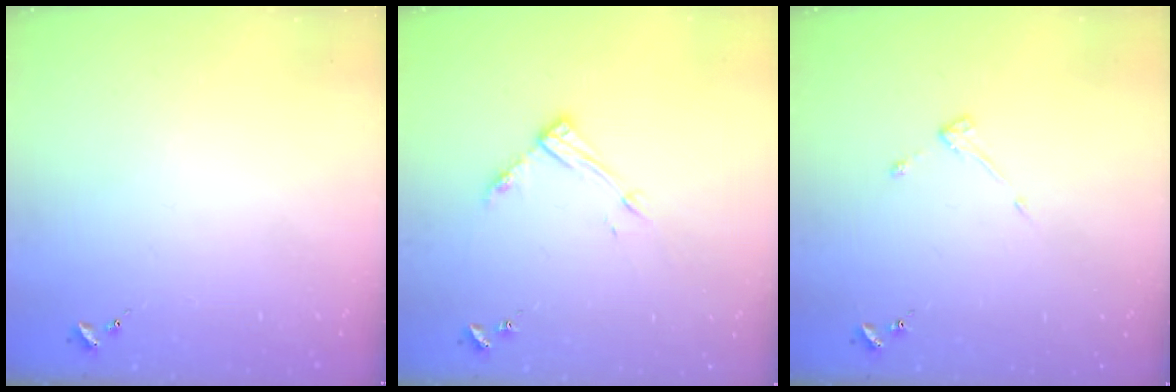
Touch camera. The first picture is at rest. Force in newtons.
{"total": 11.0, "press": 11.0, "slide": 0.8}
{"total": 2.9, "press": 2.9, "slide": 0.5}